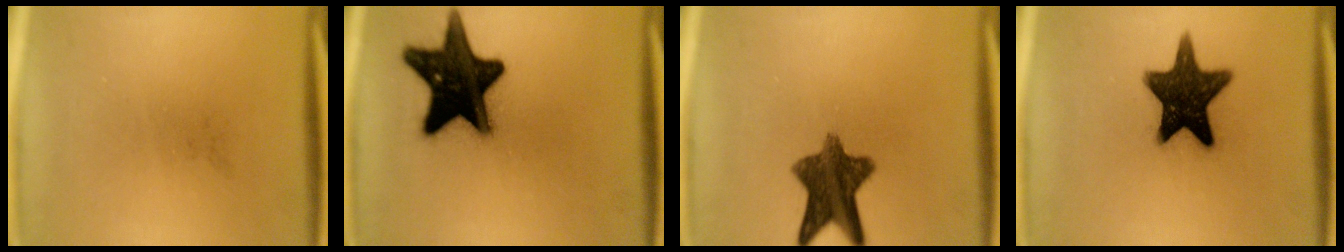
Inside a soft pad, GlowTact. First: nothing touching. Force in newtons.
{"total": 19.0}
{"total": 9.8}
{"total": 15.5}